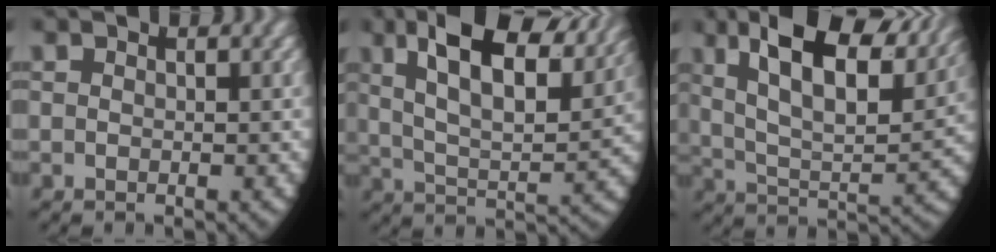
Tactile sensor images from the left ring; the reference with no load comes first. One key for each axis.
{"total": 10.6, "fx": 6.2, "fy": 4.3, "fz": 7.4, "tx": -0.139, "ty": 0.006, "tz": 0.094}
{"total": 11.6, "fx": 6.5, "fy": 5.2, "fz": 8.1, "tx": -0.162, "ty": -0.002, "tz": 0.103}